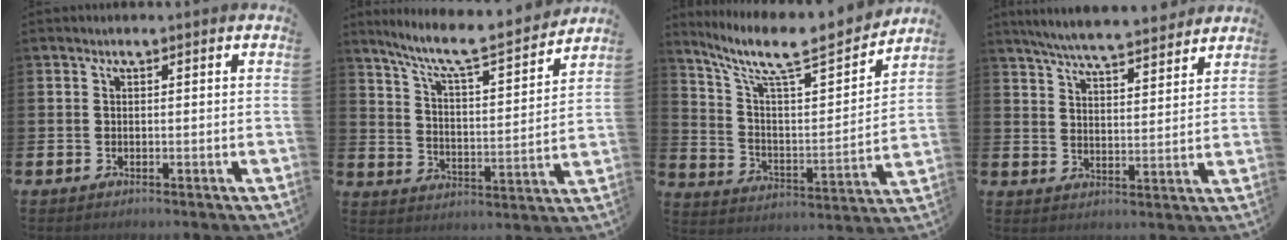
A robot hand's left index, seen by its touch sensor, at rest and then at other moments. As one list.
[{"total": 8.7, "force": [7.7, 0.9, 4.0], "torque": [-0.103, -0.057, 0.125]}, {"total": 10.6, "force": [9.0, 2.0, 5.3], "torque": [-0.129, -0.069, 0.144]}, {"total": 6.3, "force": [6.0, 0.2, 1.6], "torque": [-0.047, -0.041, 0.105]}]